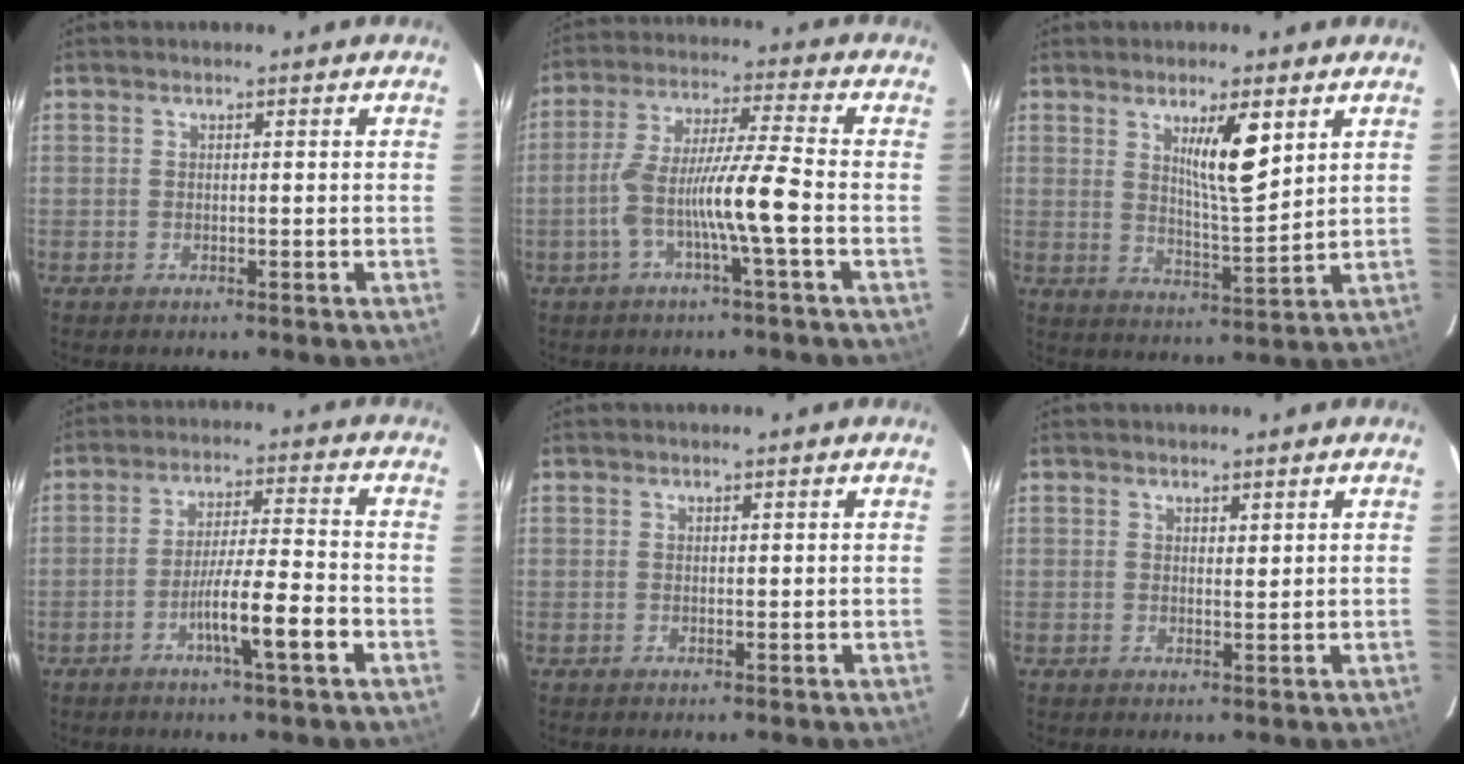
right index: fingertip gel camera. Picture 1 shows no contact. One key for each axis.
{"total": 10.0, "fx": -2.9, "fy": -0.6, "fz": 9.6, "tx": -0.187, "ty": 0.011, "tz": -0.057}
{"total": 8.0, "fx": 3.6, "fy": 1.0, "fz": 7.1, "tx": -0.121, "ty": -0.013, "tz": 0.065}
{"total": 8.8, "fx": -3.8, "fy": -0.1, "fz": 7.9, "tx": -0.134, "ty": 0.000, "tz": -0.066}
{"total": 0.0}
{"total": 1.0, "fx": 0.7, "fy": 0.3, "fz": 0.6, "tx": -0.010, "ty": -0.004, "tz": 0.012}